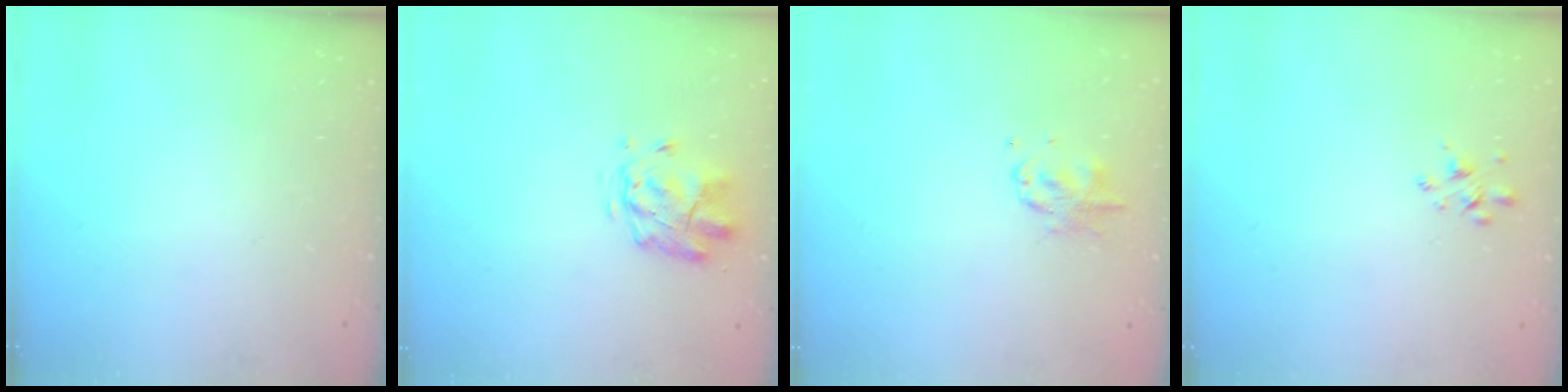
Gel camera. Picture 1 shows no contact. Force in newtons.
{"total": 2.7, "press": 2.4, "slide": 1.3}
{"total": 2.9, "press": 2.8, "slide": 0.4}
{"total": 2.3, "press": 2.2, "slide": 0.3}